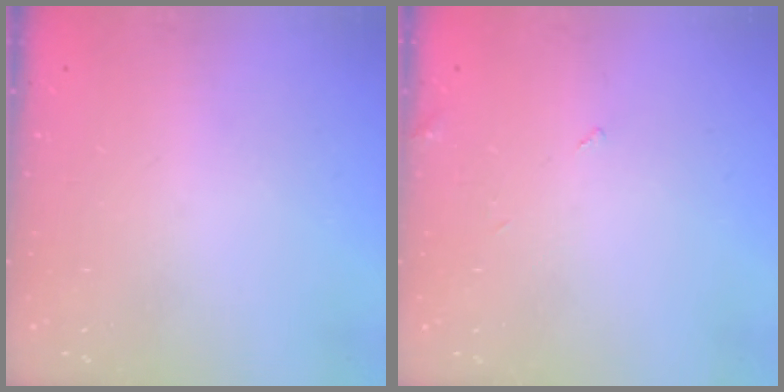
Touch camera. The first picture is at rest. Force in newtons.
{"total": 2.2, "press": 2.2, "slide": 0.3}